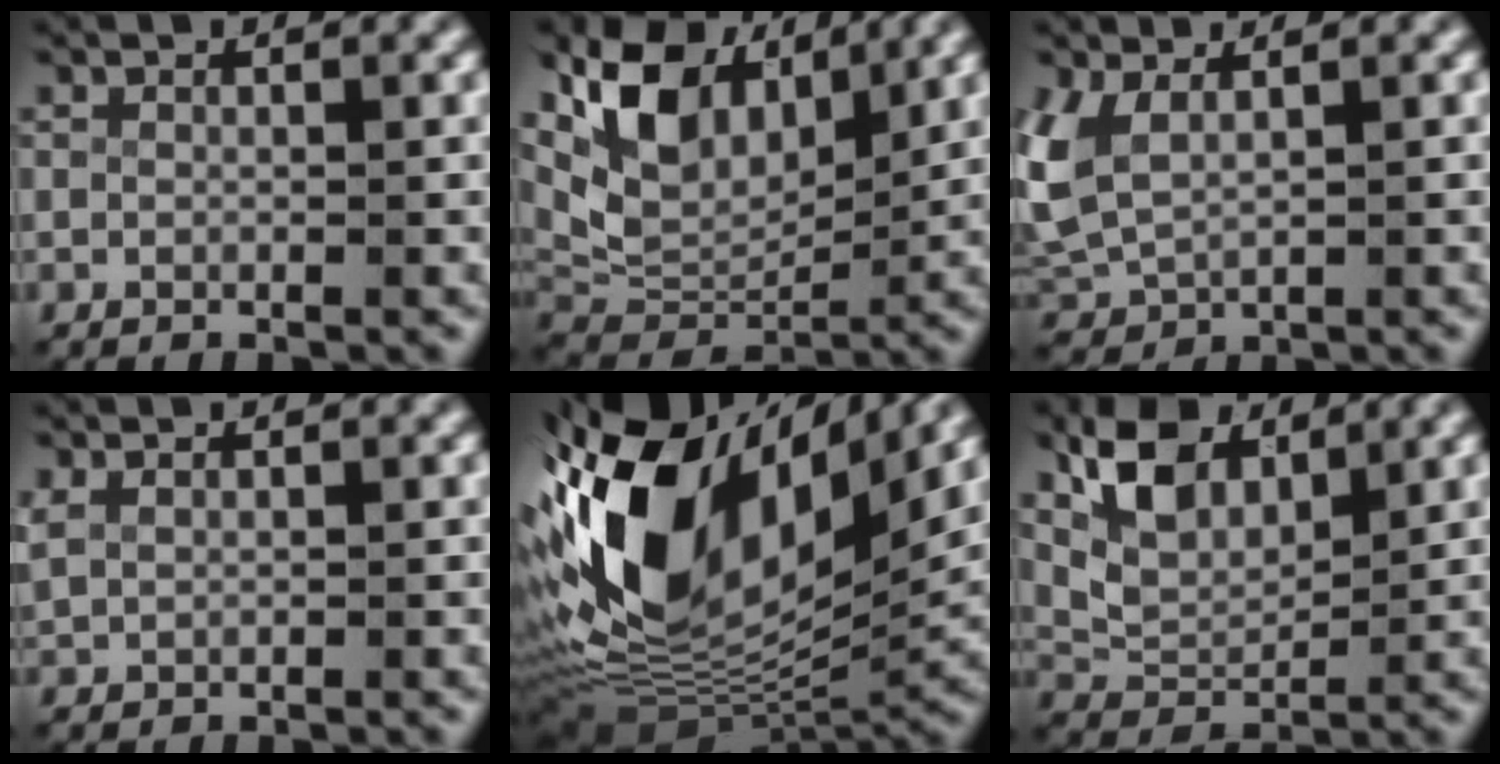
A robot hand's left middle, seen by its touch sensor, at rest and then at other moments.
{"total": 10.4, "force": [3.7, 7.3, 6.4], "torque": [-0.141, -0.012, 0.064]}
{"total": 4.2, "force": [0.9, 3.2, 2.5], "torque": [-0.092, -0.013, 0.032]}
{"total": 0.9, "force": [0.7, 0.5, 0.5], "torque": [-0.019, -0.002, 0.024]}
{"total": 19.3, "force": [3.2, 11.8, 14.9], "torque": [-0.312, -0.033, 0.067]}
{"total": 7.3, "force": [3.3, 5.0, 4.0], "torque": [-0.095, -0.008, 0.056]}